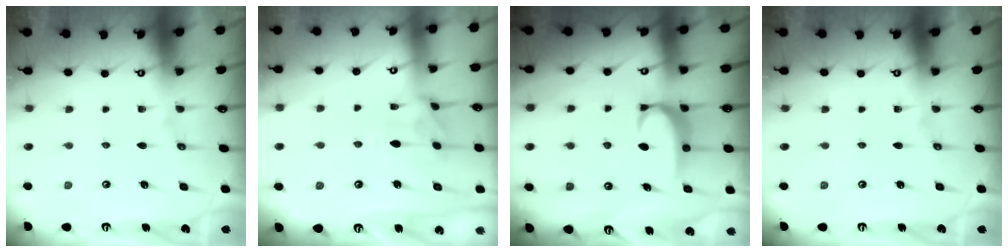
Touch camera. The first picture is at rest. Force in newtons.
{"total": 2.5, "press": 2.3, "slide": 1.1}
{"total": 2.6, "press": 2.6, "slide": 0.4}
{"total": 0.0}